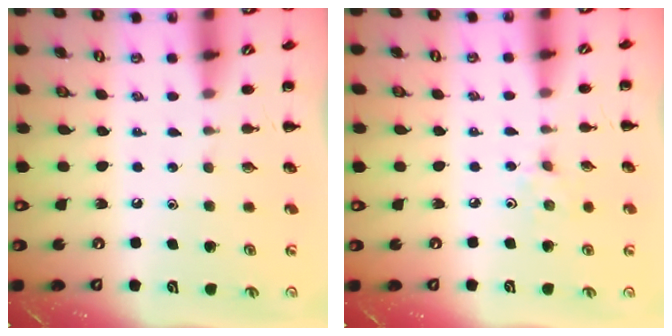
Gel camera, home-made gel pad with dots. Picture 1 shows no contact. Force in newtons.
{"total": 2.5, "press": 2.4, "slide": 0.9}